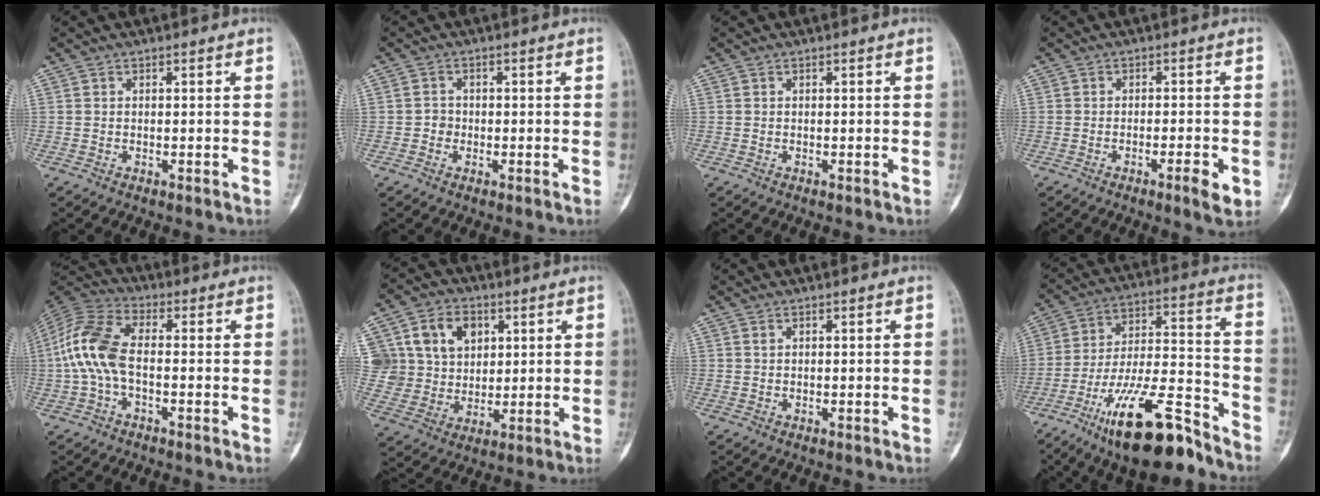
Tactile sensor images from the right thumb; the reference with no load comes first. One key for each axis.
{"total": 1.7, "fx": -0.4, "fy": 1.6, "fz": 0.5, "tx": 0.003, "ty": 0.008, "tz": -0.011}
{"total": 0.0}
{"total": 4.0, "fx": -1.7, "fy": 0.7, "fz": 3.5, "tx": -0.055, "ty": 0.003, "tz": -0.025}
{"total": 11.3, "fx": -1.0, "fy": 5.9, "fz": 9.6, "tx": -0.215, "ty": 0.030, "tz": -0.026}
{"total": 17.4, "fx": 5.7, "fy": 14.2, "fz": 8.2, "tx": -0.140, "ty": 0.015, "tz": 0.119}
{"total": 0.6, "fx": 0.3, "fy": 0.4, "fz": 0.3, "tx": -0.004, "ty": 0.003, "tz": 0.006}
{"total": 24.2, "fx": -16.6, "fy": 6.8, "fz": 16.3, "tx": -0.273, "ty": 0.085, "tz": -0.283}